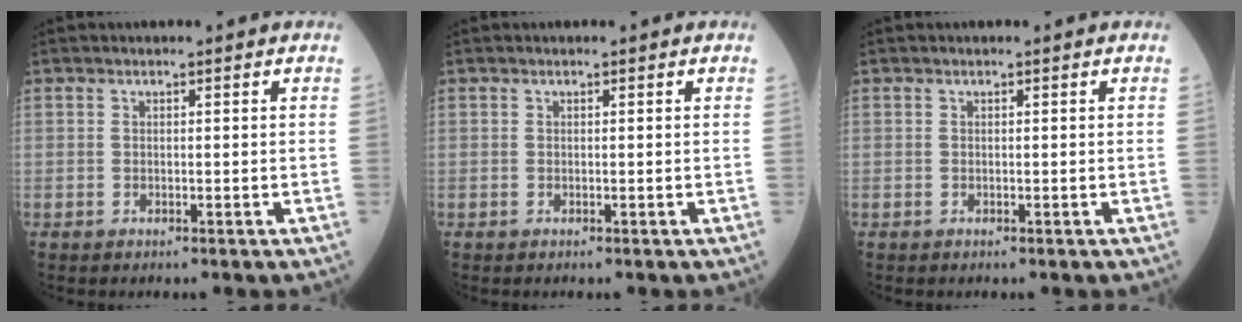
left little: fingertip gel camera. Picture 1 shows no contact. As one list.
[{"total": 0.0}, {"total": 0.0}]